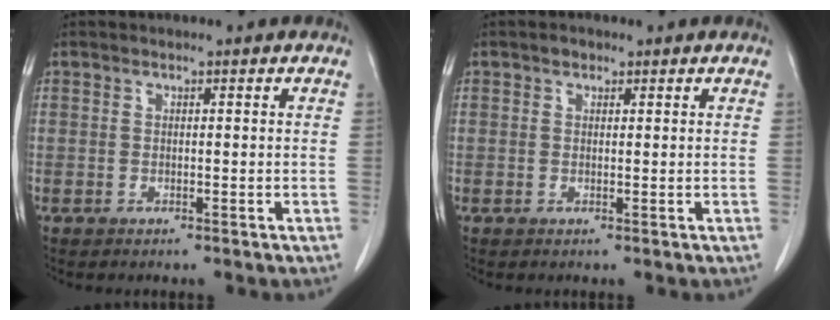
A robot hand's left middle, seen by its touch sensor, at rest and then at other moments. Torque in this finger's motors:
{"motor_torque": [0.21, -0.20, -0.02, 0.01]}